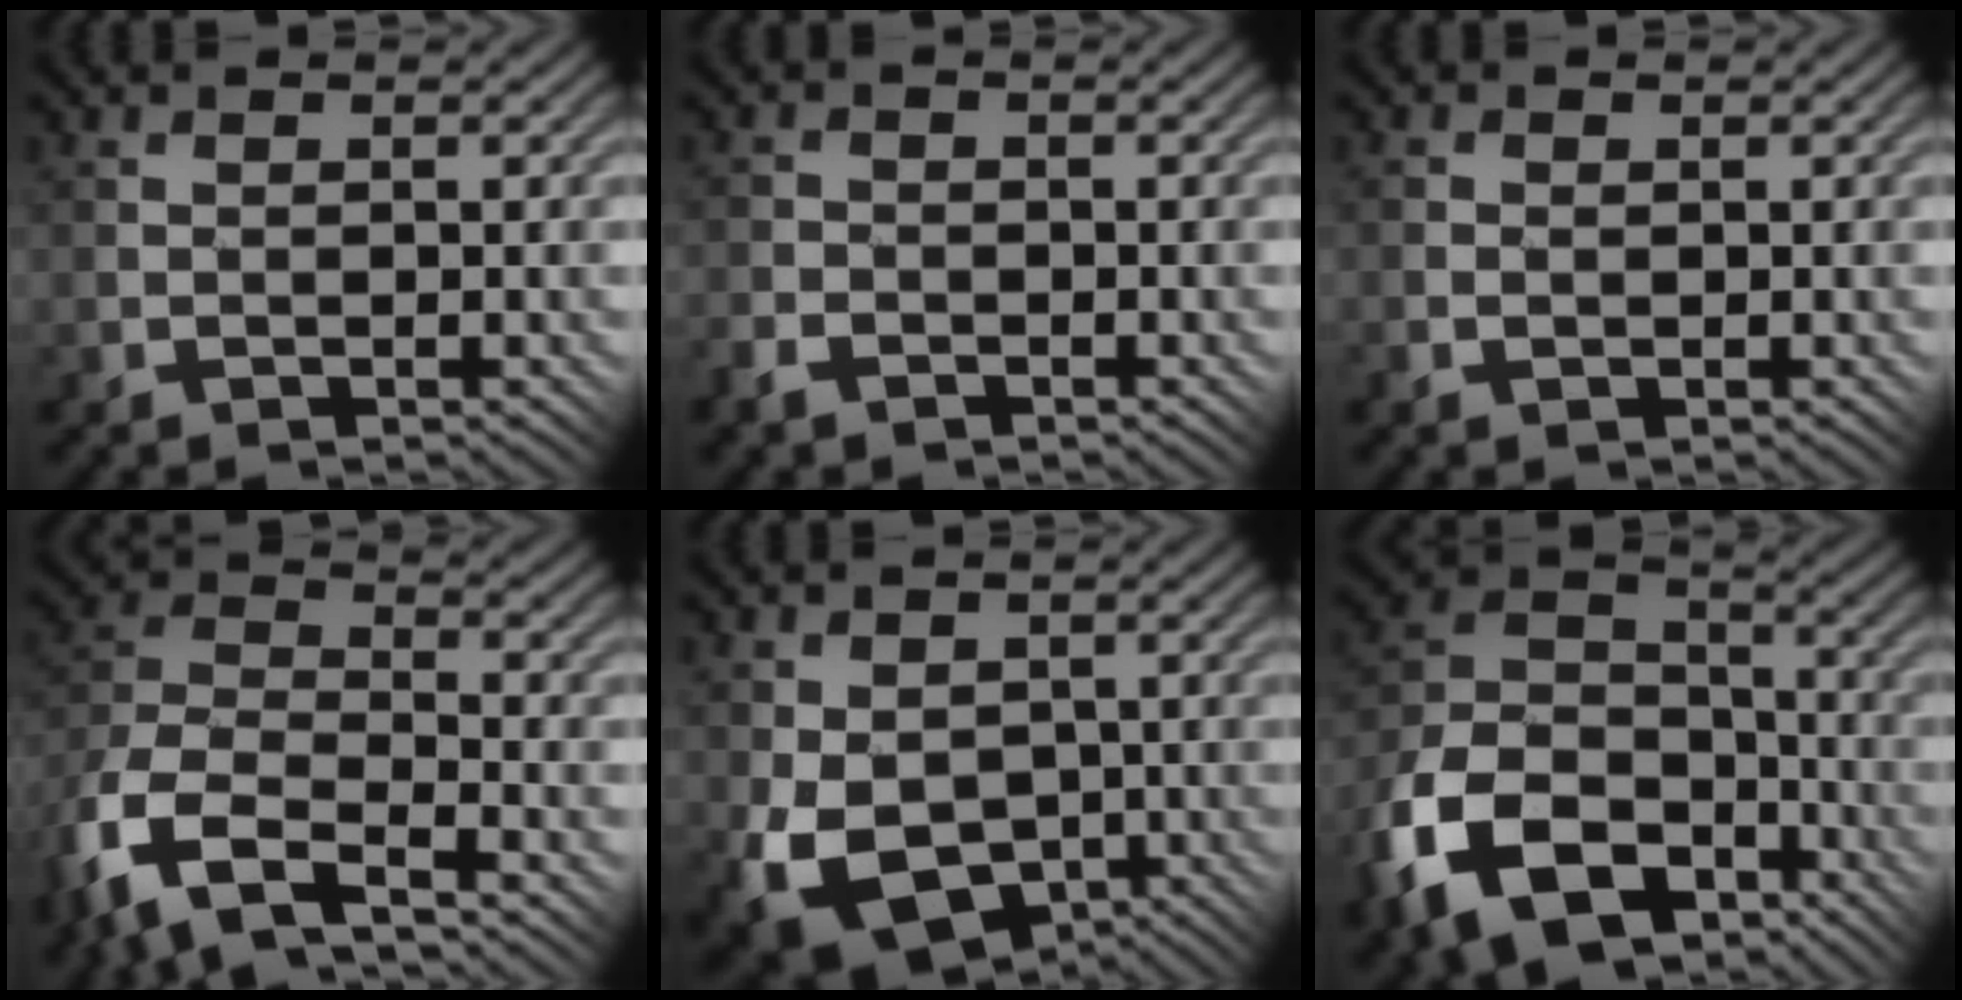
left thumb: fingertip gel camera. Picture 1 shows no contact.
{"total": 2.6, "force": [-1.9, 1.6, 0.8], "torque": [-0.024, -0.003, -0.044]}
{"total": 1.1, "force": [-0.2, 1.0, 0.5], "torque": [-0.006, 0.001, -0.001]}
{"total": 12.6, "force": [-8.2, 5.5, 7.8], "torque": [-0.181, -0.019, -0.169]}
{"total": 11.1, "force": [-3.8, 7.6, 7.1], "torque": [-0.145, -0.030, -0.064]}
{"total": 16.0, "force": [-9.3, 9.8, 8.6], "torque": [-0.211, -0.034, -0.177]}